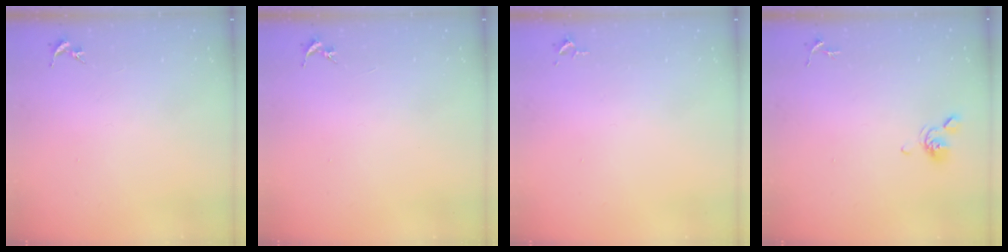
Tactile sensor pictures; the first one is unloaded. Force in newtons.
{"total": 0.0}
{"total": 2.6, "press": 2.6, "slide": 0.4}
{"total": 6.2, "press": 6.0, "slide": 1.5}